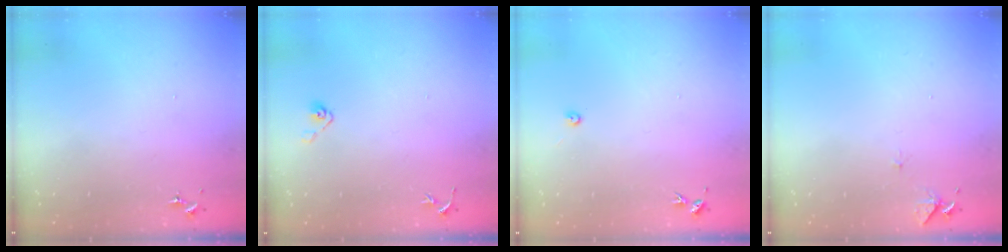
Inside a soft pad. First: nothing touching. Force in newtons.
{"total": 3.9, "press": 3.4, "slide": 1.9}
{"total": 3.0, "press": 3.0, "slide": 0.4}
{"total": 6.2, "press": 6.2, "slide": 0.6}